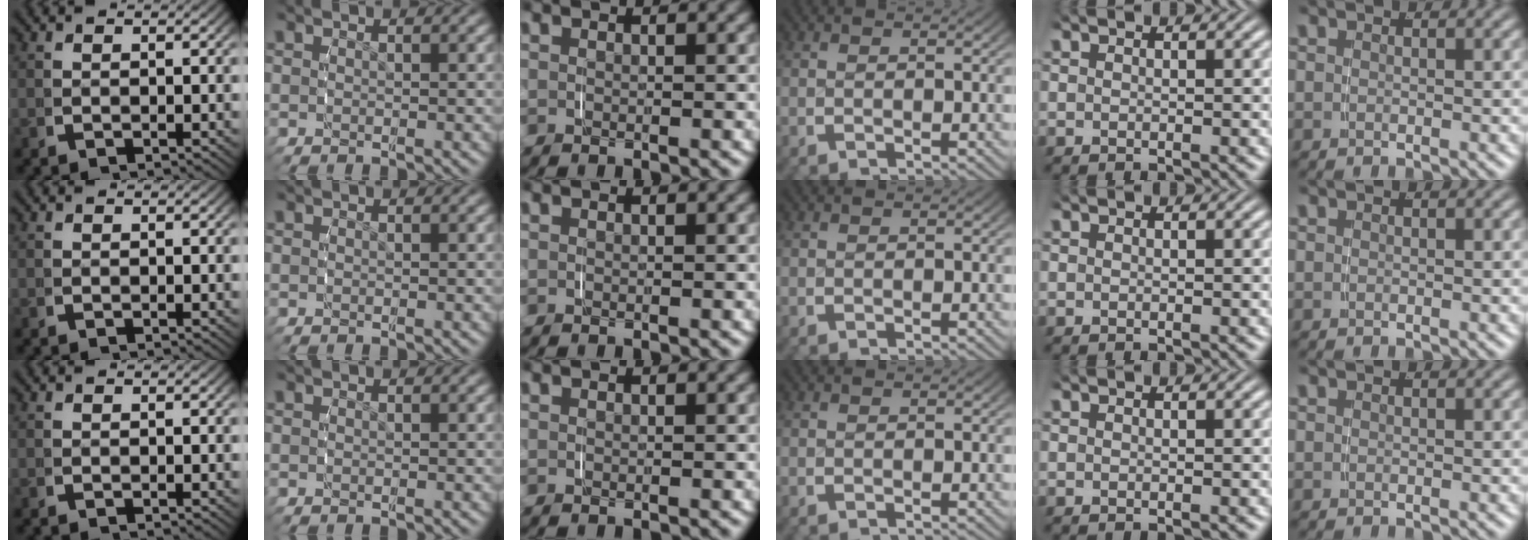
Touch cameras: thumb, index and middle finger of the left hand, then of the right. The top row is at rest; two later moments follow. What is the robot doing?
{"motion": "grasp_and_lifting", "object": "measuring cup"}